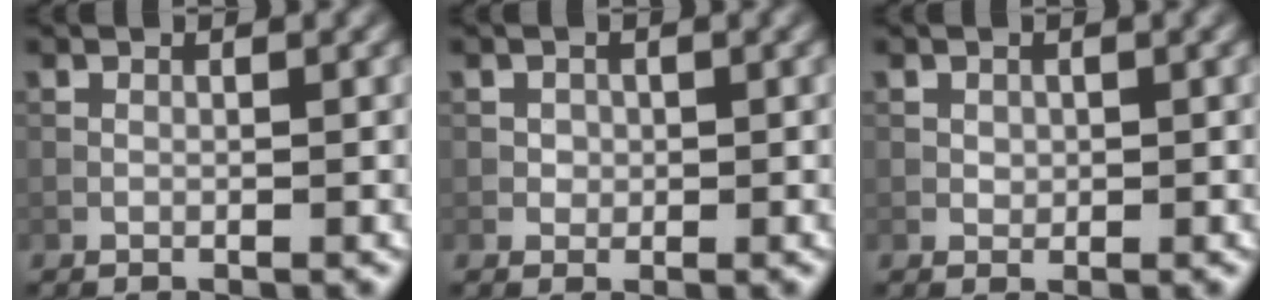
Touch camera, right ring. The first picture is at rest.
{"total": 1.0, "force": [0.1, 0.9, 0.2], "torque": [0.002, -0.002, 0.002]}
{"total": 0.7, "force": [0.2, 0.7, 0.2], "torque": [-0.003, -0.002, 0.003]}